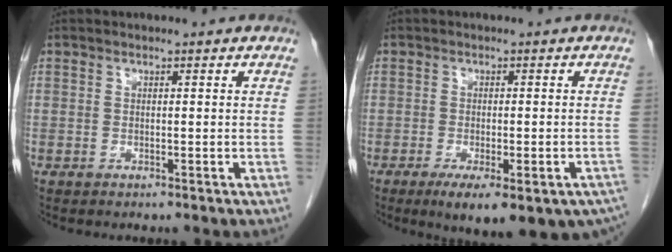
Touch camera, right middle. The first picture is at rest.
{"total": 14.8, "force": [-10.4, 4.2, 9.5], "torque": [-0.088, -0.012, -0.131]}